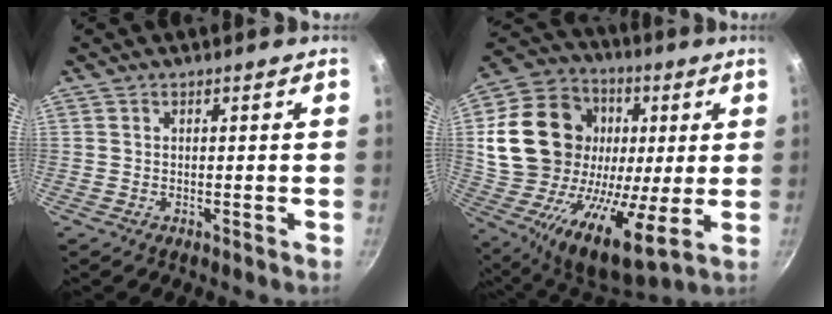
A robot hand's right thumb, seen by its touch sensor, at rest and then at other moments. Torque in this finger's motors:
{"motor_torque": [-0.28, 3.80, 2.77, 0.00, 0.75]}